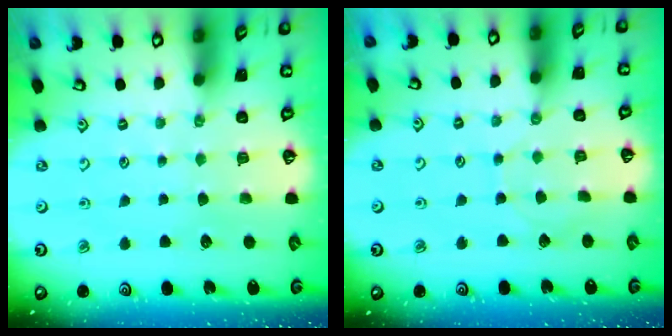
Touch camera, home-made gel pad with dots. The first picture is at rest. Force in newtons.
{"total": 3.8, "press": 3.8, "slide": 0.4}